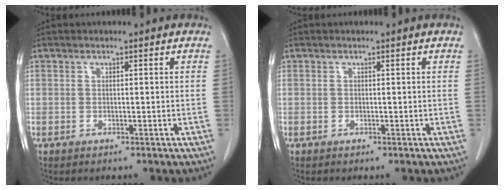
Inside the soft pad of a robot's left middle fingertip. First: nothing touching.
{"total": 0.0}